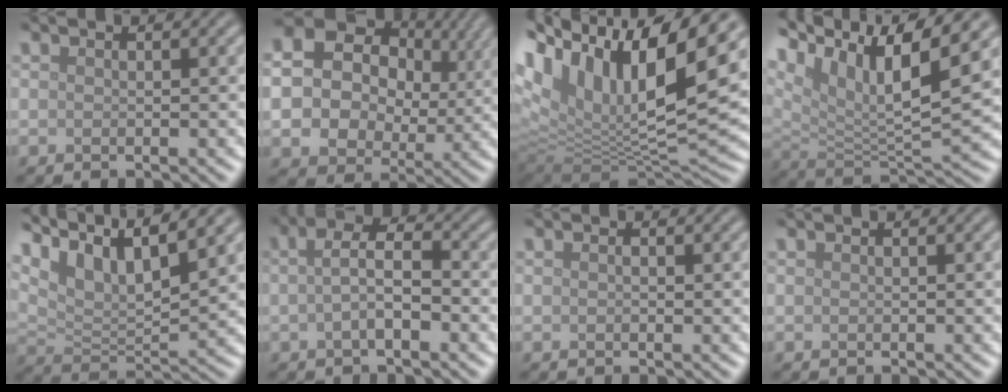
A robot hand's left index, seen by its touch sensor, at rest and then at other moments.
{"total": 14.8, "force": [3.4, 12.3, 7.4], "torque": [-0.176, 0.017, 0.063]}
{"total": 16.3, "force": [6.1, 7.5, 13.1], "torque": [-0.257, 0.011, 0.107]}
{"total": 12.7, "force": [7.6, 4.1, 9.3], "torque": [-0.179, 0.016, 0.138]}
{"total": 9.8, "force": [6.8, 2.9, 6.4], "torque": [-0.126, 0.005, 0.120]}
{"total": 3.4, "force": [-0.4, 1.4, 3.1], "torque": [-0.062, 0.006, -0.012]}
{"total": 0.6, "force": [0.1, 0.3, 0.5], "torque": [-0.008, 0.001, 0.001]}
{"total": 0.0}